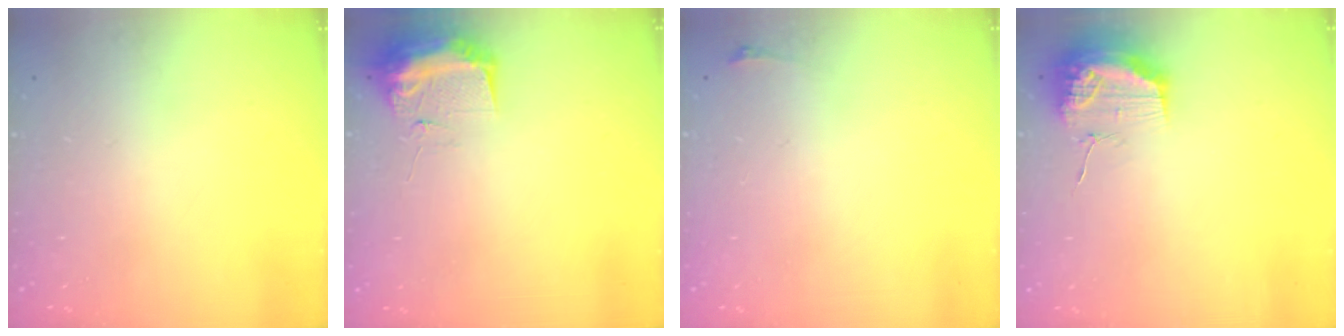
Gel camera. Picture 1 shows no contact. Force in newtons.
{"total": 9.4, "press": 9.4, "slide": 0.9}
{"total": 2.8, "press": 2.1, "slide": 1.9}
{"total": 12.3, "press": 12.3, "slide": 1.1}